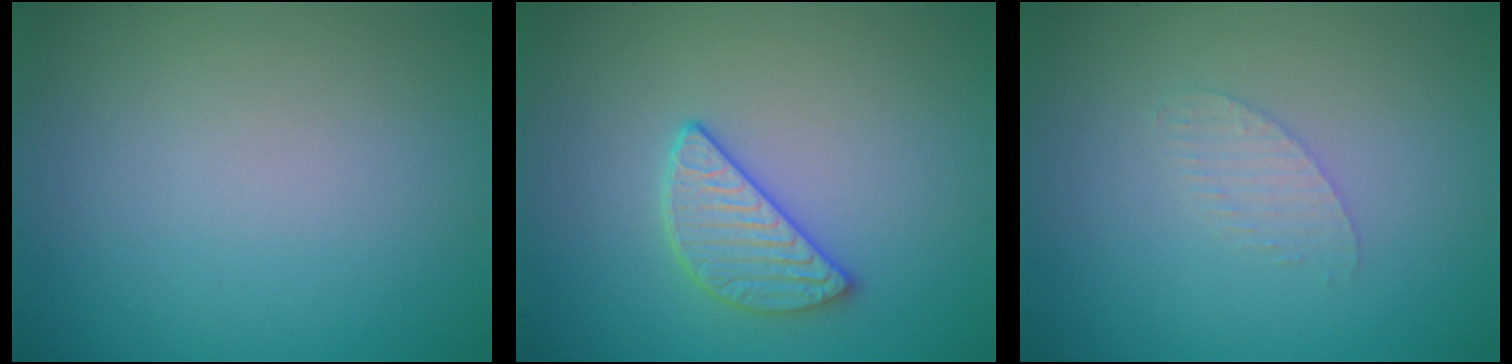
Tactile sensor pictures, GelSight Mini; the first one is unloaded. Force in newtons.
{"total": 2.9, "press": 2.6, "slide": 1.1}
{"total": 1.4, "press": 1.4, "slide": 0.1}